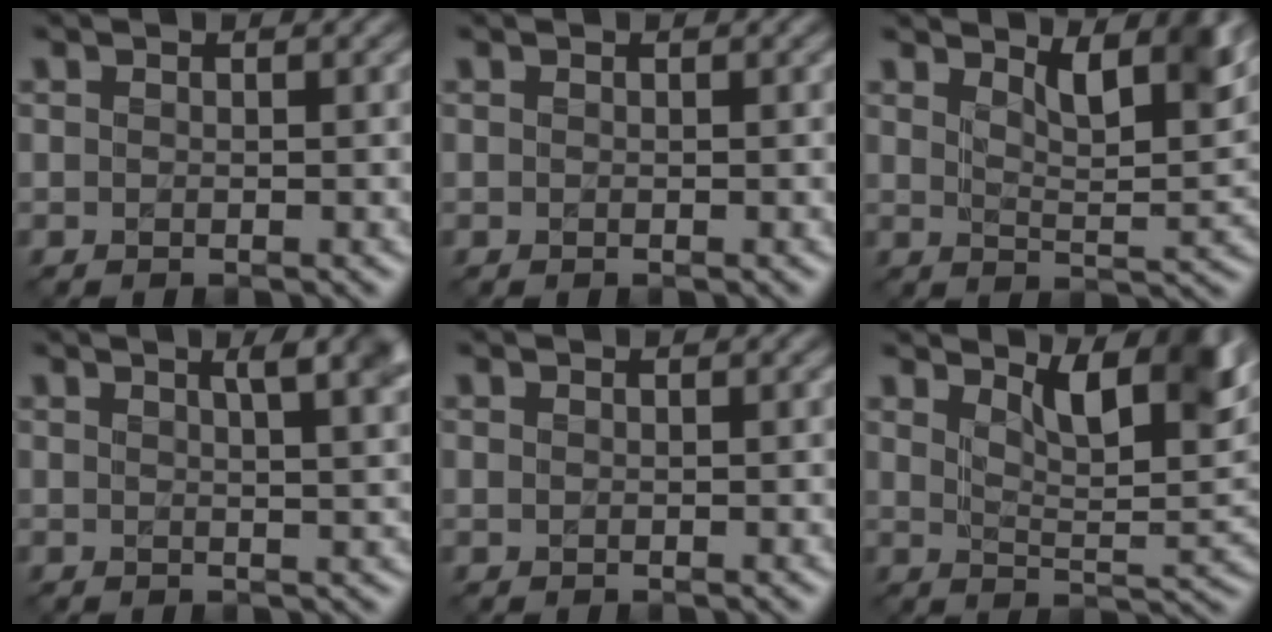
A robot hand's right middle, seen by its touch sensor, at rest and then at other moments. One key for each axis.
{"total": 0.0}
{"total": 5.5, "fx": 3.5, "fy": 1.5, "fz": 3.9, "tx": -0.063, "ty": -0.004, "tz": 0.055}
{"total": 5.4, "fx": 2.7, "fy": 2.0, "fz": 4.3, "tx": -0.021, "ty": 0.025, "tz": 0.016}
{"total": 0.0}
{"total": 8.4, "fx": 4.8, "fy": 2.5, "fz": 6.4, "tx": -0.096, "ty": 0.000, "tz": 0.076}